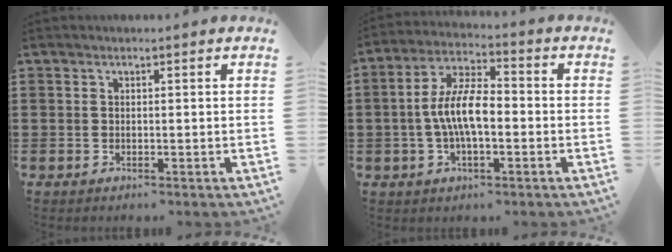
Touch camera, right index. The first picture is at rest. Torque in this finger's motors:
{"motor_torque": [1.75, -0.39, 0.44, 0.21]}